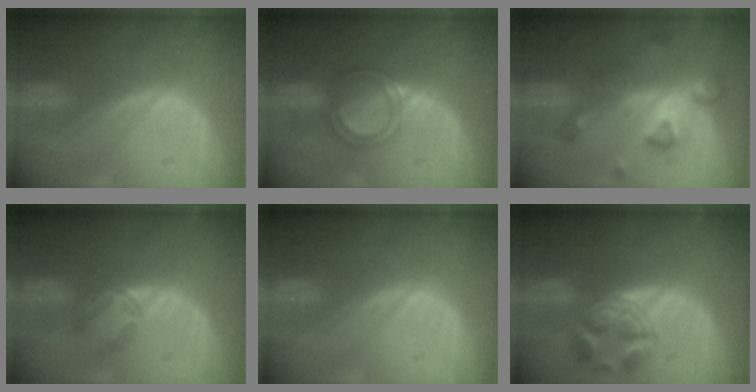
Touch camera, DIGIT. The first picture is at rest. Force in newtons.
{"total": 5.1, "press": 4.7, "slide": 2.1}
{"total": 7.9, "press": 7.0, "slide": 3.6}
{"total": 2.9, "press": 2.7, "slide": 1.0}
{"total": 0.0}
{"total": 5.4, "press": 5.3, "slide": 1.0}